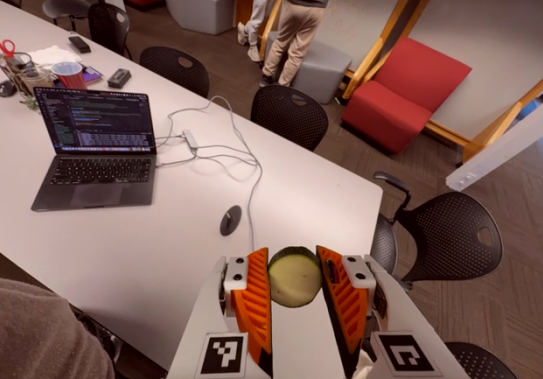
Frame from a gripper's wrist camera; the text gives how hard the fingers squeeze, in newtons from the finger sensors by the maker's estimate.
{"total": 13.3, "left": 14.3, "right": 12.3}